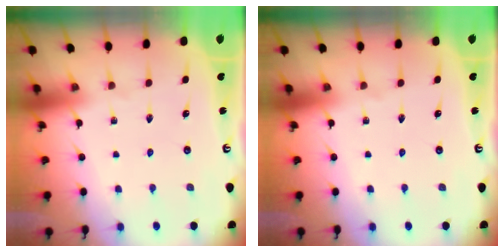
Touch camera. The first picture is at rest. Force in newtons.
{"total": 0.0}